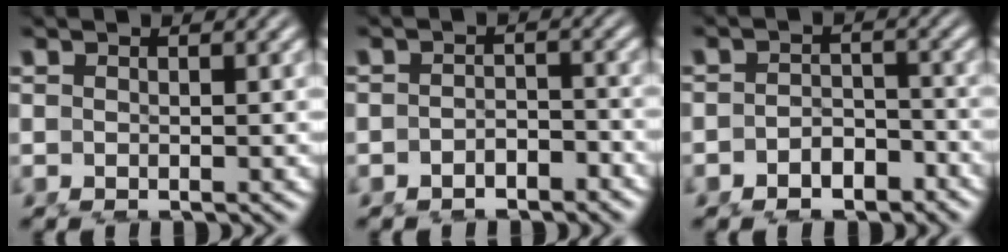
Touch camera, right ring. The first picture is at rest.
{"total": 1.8, "force": [-1.7, 0.5, 0.0], "torque": [0.013, 0.004, -0.036]}
{"total": 3.1, "force": [-2.6, 1.6, 0.6], "torque": [0.008, 0.005, -0.050]}